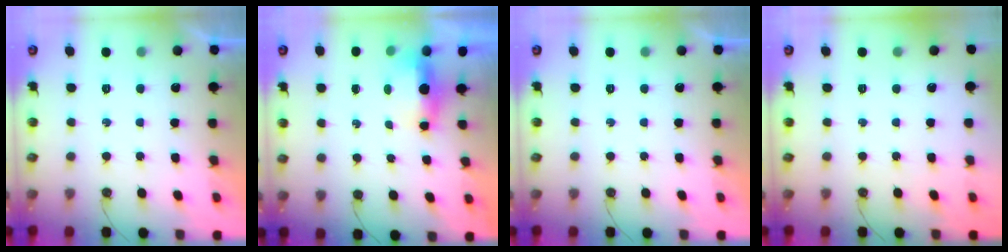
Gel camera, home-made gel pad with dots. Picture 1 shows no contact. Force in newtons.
{"total": 5.1, "press": 5.0, "slide": 1.1}
{"total": 0.0}
{"total": 0.0}